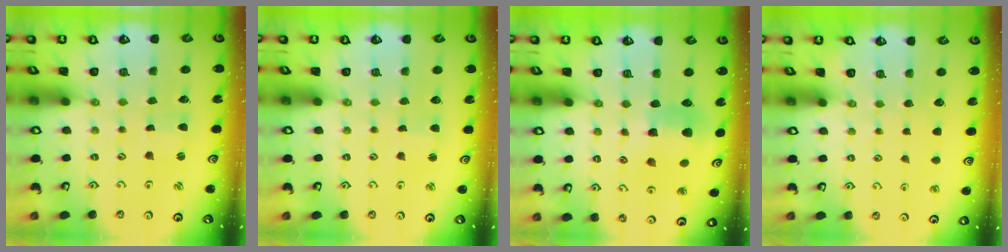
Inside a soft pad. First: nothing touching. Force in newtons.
{"total": 1.6, "press": 1.5, "slide": 0.4}
{"total": 8.4, "press": 8.4, "slide": 0.9}
{"total": 0.0}